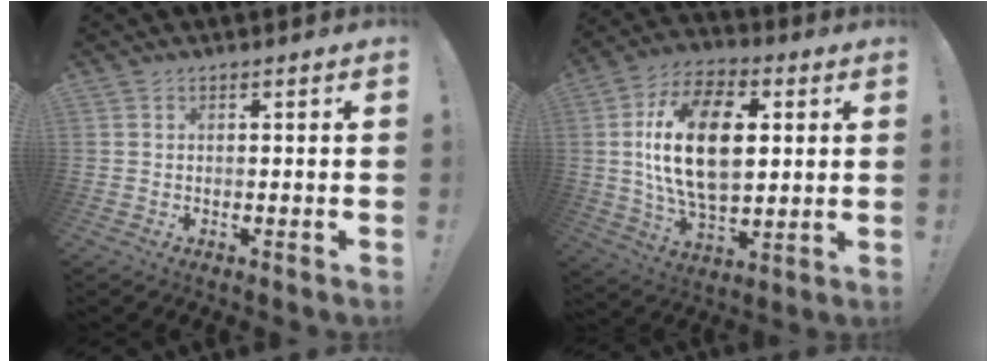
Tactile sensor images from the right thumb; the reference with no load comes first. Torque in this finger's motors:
{"motor_torque": [1.33, 1.45, 2.13, 0.00, 0.69]}